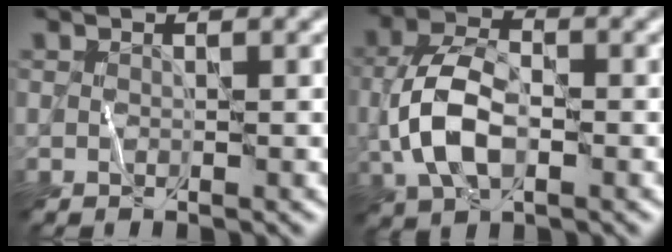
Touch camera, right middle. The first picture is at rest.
{"total": 5.6, "force": [-1.2, 3.0, 4.6], "torque": [-0.100, 0.004, -0.031]}